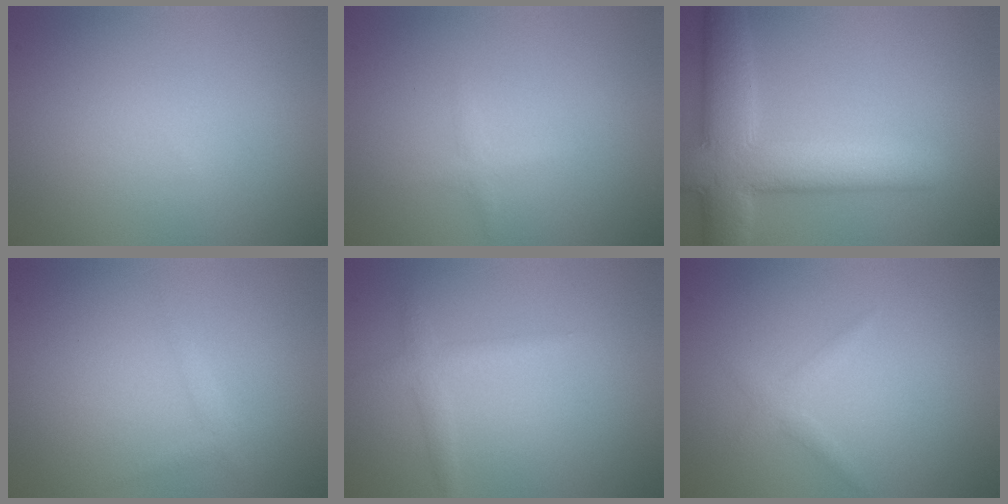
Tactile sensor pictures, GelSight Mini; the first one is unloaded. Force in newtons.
{"total": 0.8, "press": 0.8, "slide": 0.1}
{"total": 9.0, "press": 9.0, "slide": 0.8}
{"total": 0.9, "press": 0.9, "slide": 0.1}
{"total": 1.7, "press": 1.7, "slide": 0.0}
{"total": 1.2, "press": 1.2, "slide": 0.1}